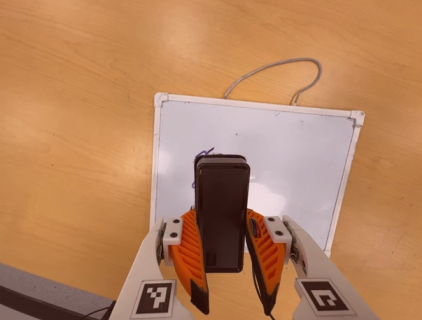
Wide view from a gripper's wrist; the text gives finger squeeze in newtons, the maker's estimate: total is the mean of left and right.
{"total": 8.3, "left": 6.4, "right": 10.3}